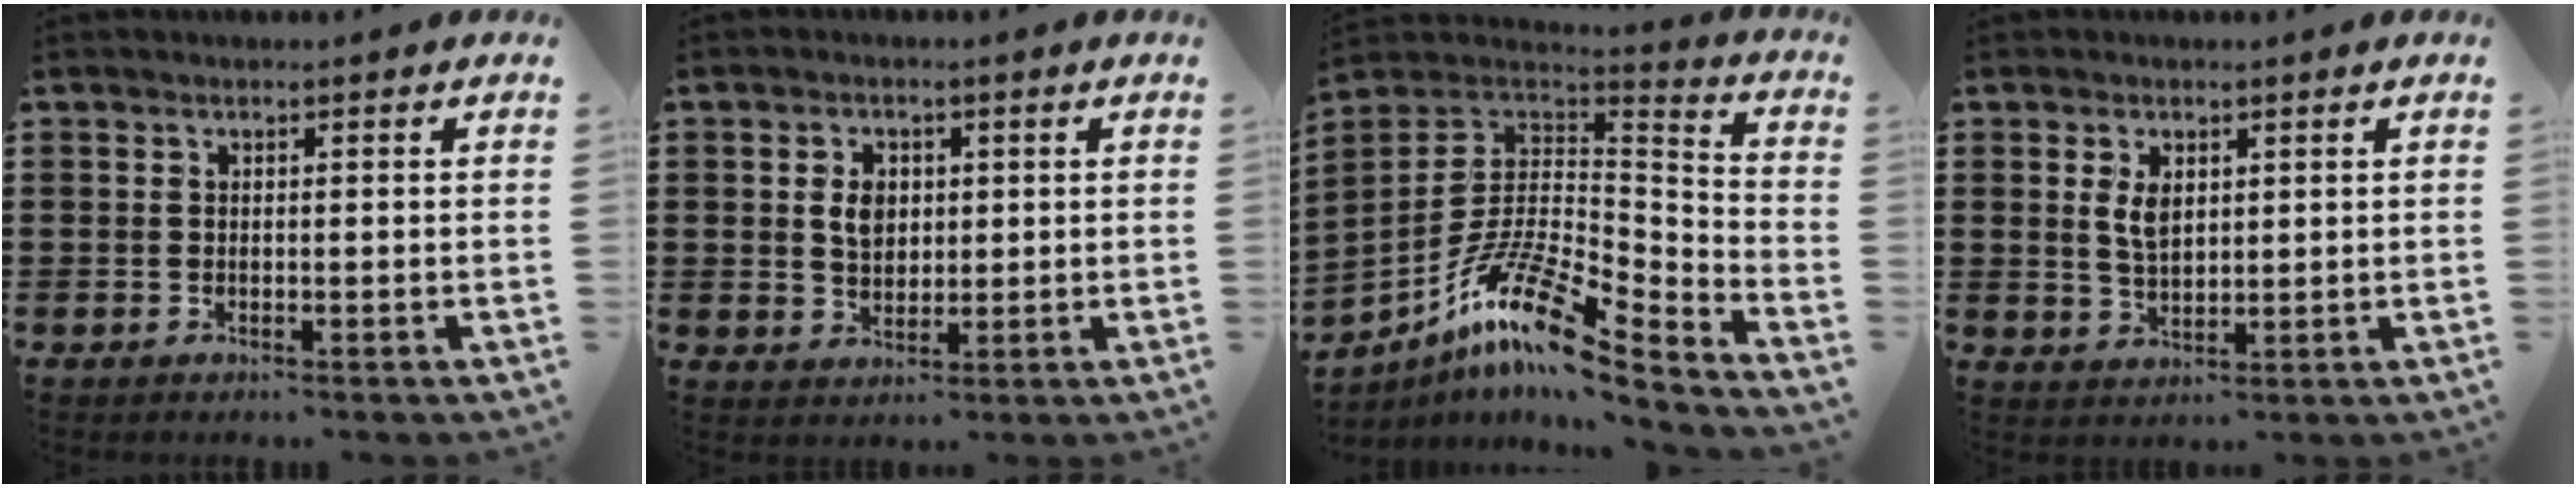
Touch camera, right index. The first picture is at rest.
{"total": 3.7, "force": [0.6, 2.7, 2.5], "torque": [-0.048, 0.007, 0.007]}
{"total": 13.6, "force": [-8.3, 3.7, 10.1], "torque": [-0.207, 0.003, -0.160]}
{"total": 3.6, "force": [1.2, 1.9, 2.7], "torque": [-0.059, 0.006, 0.022]}